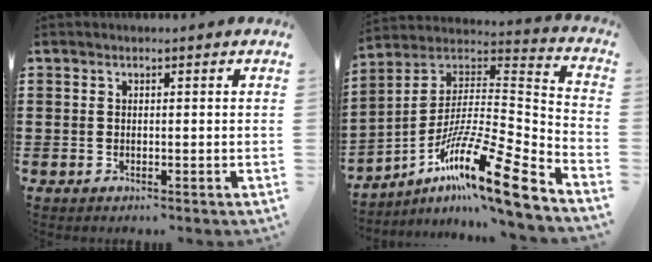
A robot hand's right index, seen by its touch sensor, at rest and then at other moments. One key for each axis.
{"total": 15.5, "fx": -10.5, "fy": 1.8, "fz": 11.3, "tx": -0.194, "ty": -0.002, "tz": -0.193}